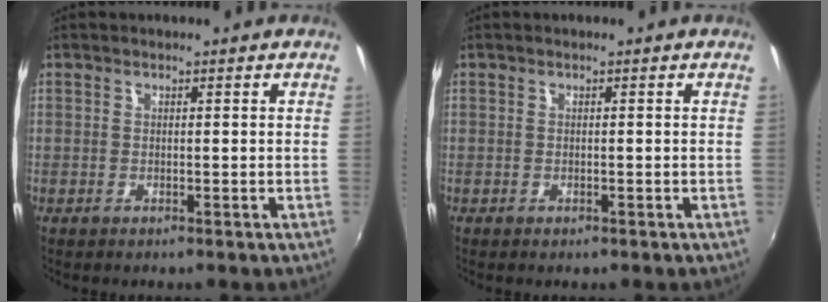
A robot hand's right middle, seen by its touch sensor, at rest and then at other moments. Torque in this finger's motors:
{"motor_torque": [0.13, -0.22, 0.05, 0.01]}